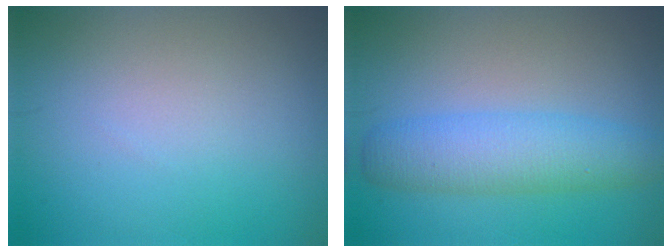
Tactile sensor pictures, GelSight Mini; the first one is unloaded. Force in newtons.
{"total": 4.9, "press": 4.9, "slide": 0.1}